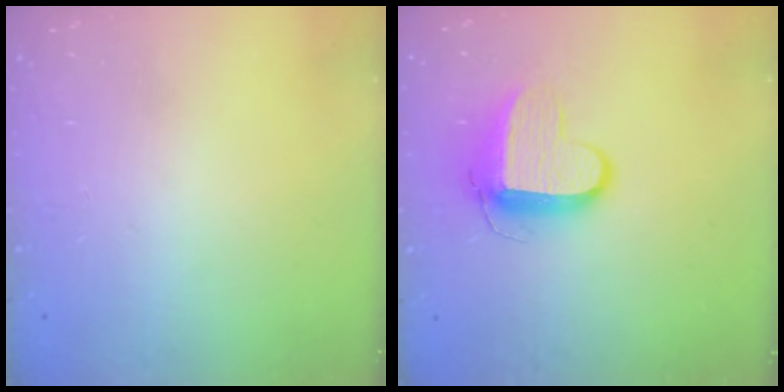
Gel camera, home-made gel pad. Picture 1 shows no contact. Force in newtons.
{"total": 10.7, "press": 10.6, "slide": 1.1}